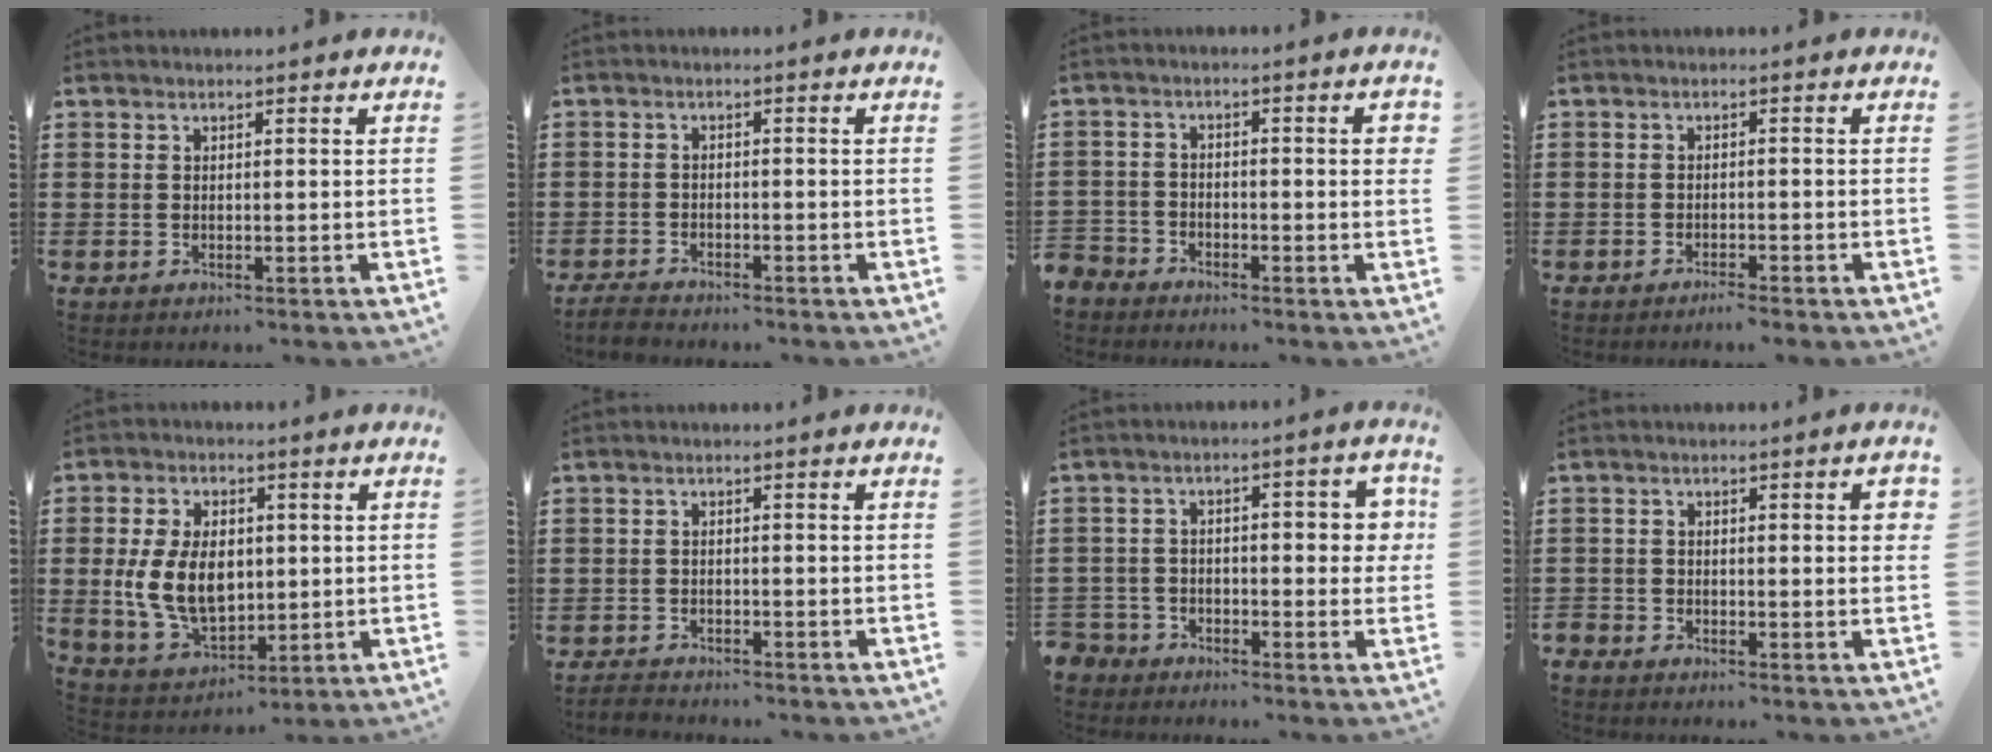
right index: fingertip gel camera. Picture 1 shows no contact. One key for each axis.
{"total": 2.4, "fx": -2.4, "fy": 0.4, "fz": 0.4, "tx": -0.018, "ty": -0.001, "tz": -0.051}
{"total": 3.2, "fx": -2.9, "fy": 1.0, "fz": 0.9, "tx": -0.023, "ty": 0.003, "tz": -0.065}
{"total": 1.5, "fx": -1.4, "fy": -0.1, "fz": 0.5, "tx": -0.010, "ty": 0.001, "tz": -0.027}
{"total": 10.2, "fx": 0.2, "fy": 6.6, "fz": 7.7, "tx": -0.173, "ty": 0.006, "tz": 0.001}
{"total": 1.8, "fx": -1.8, "fy": 0.2, "fz": 0.0, "tx": -0.007, "ty": 0.000, "tz": -0.038}
{"total": 4.6, "fx": -2.3, "fy": 3.1, "fz": 2.5, "tx": -0.050, "ty": 0.014, "tz": -0.051}
{"total": 1.9, "fx": -1.3, "fy": 0.7, "fz": 1.3, "tx": -0.019, "ty": 0.006, "tz": -0.027}